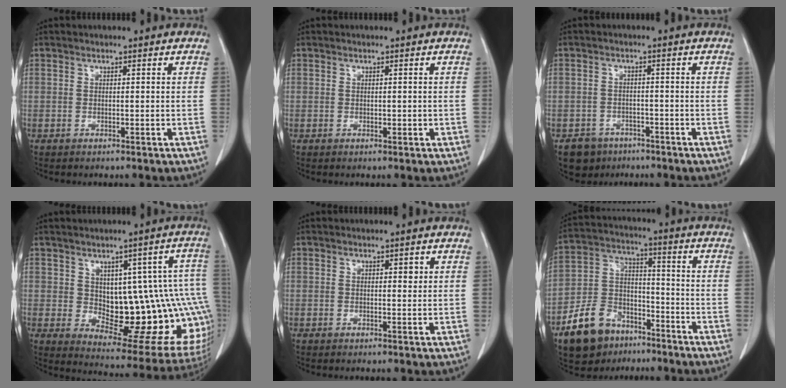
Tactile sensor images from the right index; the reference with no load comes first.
{"total": 0.8, "force": [0.0, 0.5, 0.6], "torque": [-0.007, 0.000, 0.003]}
{"total": 4.4, "force": [-3.0, 3.2, 0.3], "torque": [-0.006, 0.008, -0.045]}
{"total": 19.4, "force": [-0.5, 7.1, 18.1], "torque": [-0.155, 0.026, 0.021]}
{"total": 1.0, "force": [0.4, 0.4, 0.8], "torque": [-0.010, 0.001, 0.004]}
{"total": 12.0, "force": [-7.7, 7.5, 5.2], "torque": [-0.117, 0.014, -0.137]}